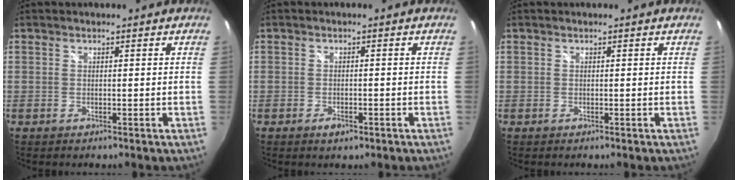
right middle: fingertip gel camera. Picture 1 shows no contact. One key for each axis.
{"total": 2.1, "fx": -1.2, "fy": 1.1, "fz": 1.3, "tx": -0.023, "ty": -0.004, "tz": -0.020}
{"total": 0.0}